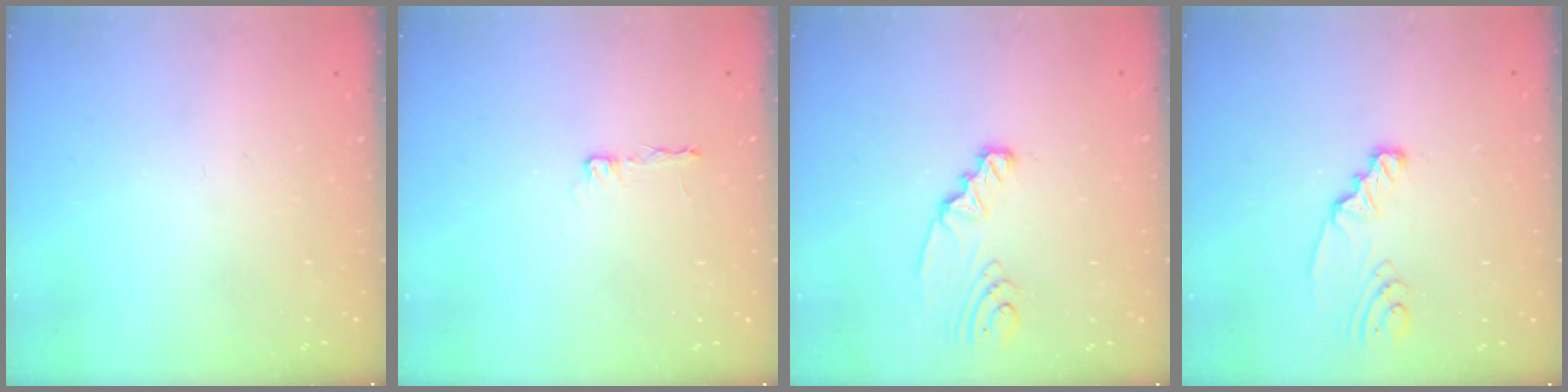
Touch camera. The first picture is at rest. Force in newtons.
{"total": 4.0, "press": 3.9, "slide": 0.3}
{"total": 2.7, "press": 2.6, "slide": 0.3}
{"total": 2.4, "press": 2.4, "slide": 0.2}